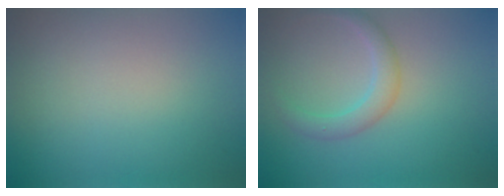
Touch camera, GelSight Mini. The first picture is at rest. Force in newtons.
{"total": 2.3, "press": 2.3, "slide": 0.0}